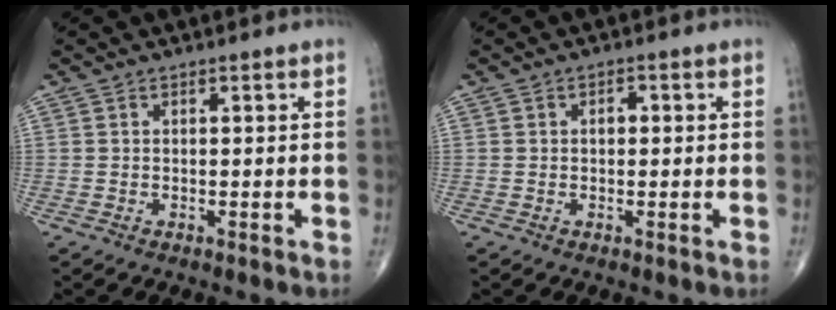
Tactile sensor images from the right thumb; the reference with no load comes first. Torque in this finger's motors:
{"motor_torque": [0.39, 0.49, 0.40, 0.25, -0.01]}